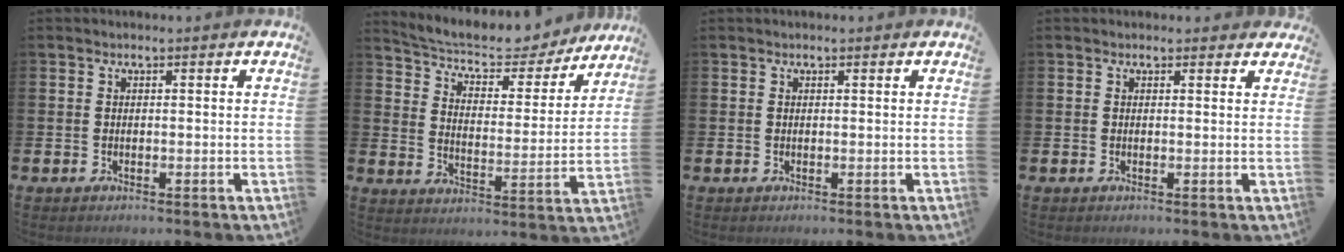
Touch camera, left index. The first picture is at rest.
{"total": 6.8, "force": [6.3, 1.8, 1.7], "torque": [-0.063, -0.048, 0.104]}
{"total": 0.0}
{"total": 0.9, "force": [0.5, 0.7, 0.1], "torque": [0.007, 0.006, 0.007]}